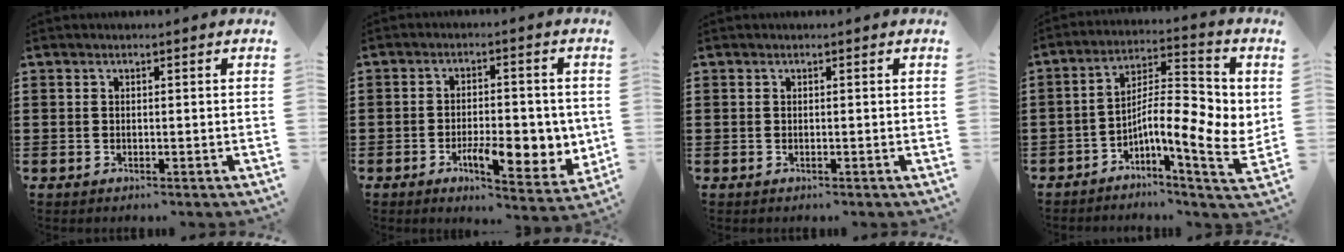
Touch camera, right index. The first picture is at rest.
{"total": 8.8, "force": [-2.2, 4.0, 7.6], "torque": [-0.103, -0.006, -0.033]}
{"total": 0.0}
{"total": 9.9, "force": [-0.4, 2.9, 9.4], "torque": [-0.150, -0.024, -0.013]}